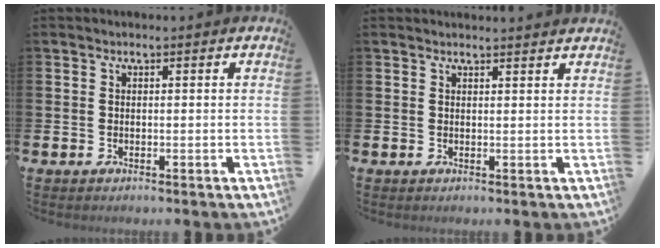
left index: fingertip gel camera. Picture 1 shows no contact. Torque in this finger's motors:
{"motor_torque": [1.06, -1.08, 0.04, 0.01]}